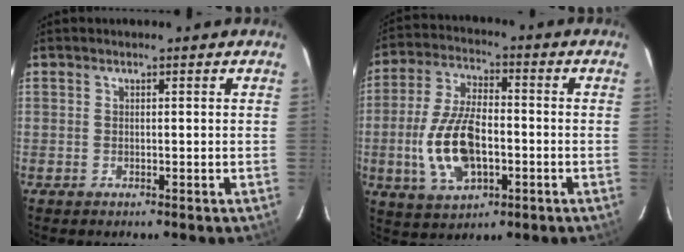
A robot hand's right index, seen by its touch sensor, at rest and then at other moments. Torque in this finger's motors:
{"motor_torque": [1.00, -0.71, 0.28, 0.13]}